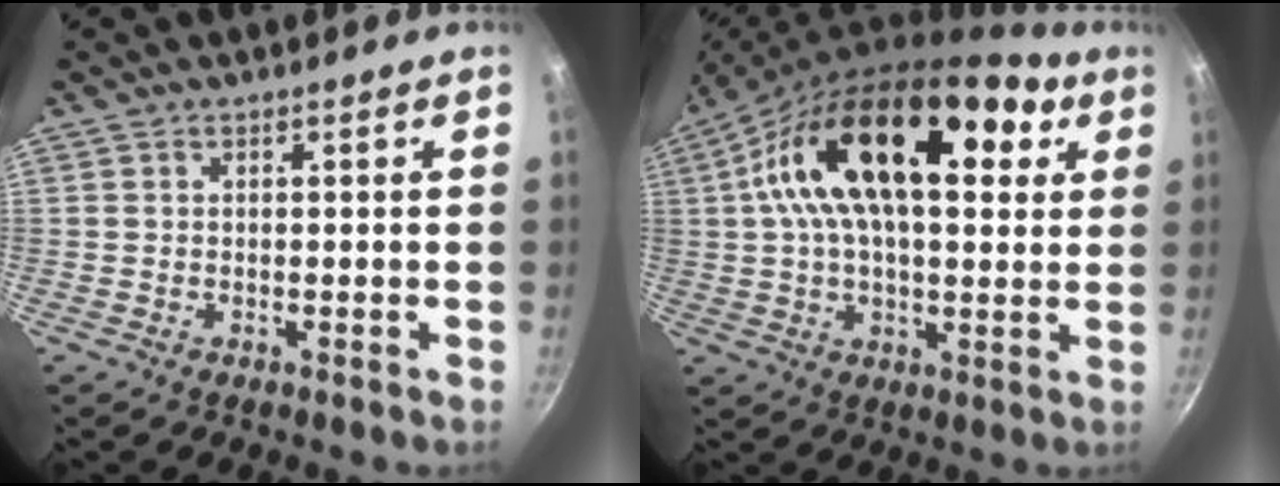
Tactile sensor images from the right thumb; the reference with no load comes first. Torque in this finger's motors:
{"motor_torque": [2.00, 3.01, 1.04, -0.41, 0.64]}